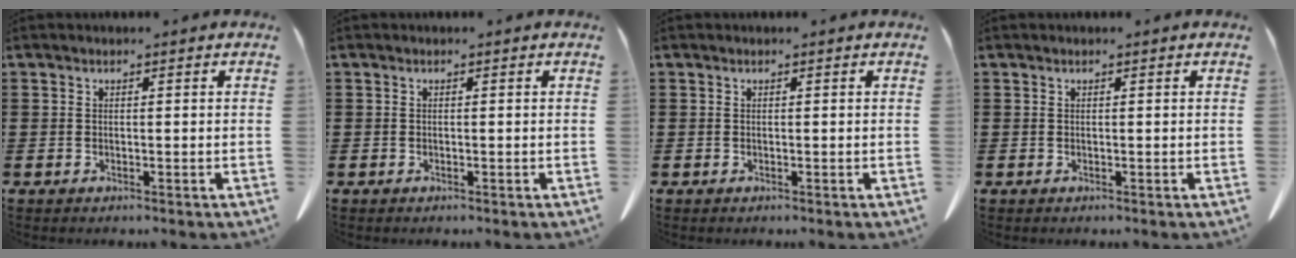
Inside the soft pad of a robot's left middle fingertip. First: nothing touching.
{"total": 0.0}
{"total": 0.0}
{"total": 0.0}